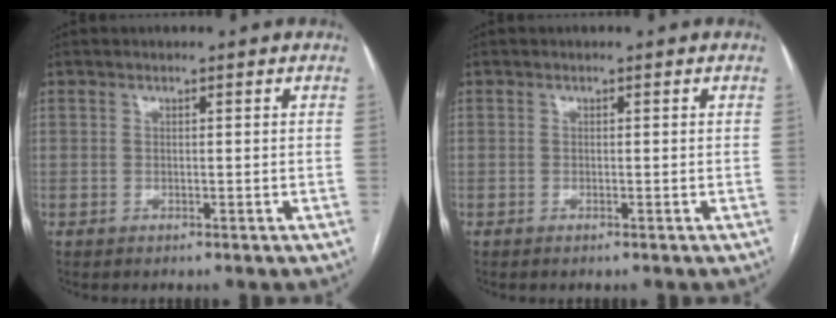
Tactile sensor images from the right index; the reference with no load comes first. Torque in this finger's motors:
{"motor_torque": [0.06, -0.05, 0.04, 0.01]}